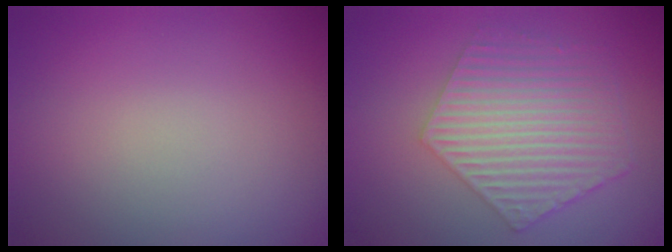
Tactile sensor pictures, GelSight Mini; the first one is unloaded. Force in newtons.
{"total": 6.0, "press": 4.3, "slide": 4.1}